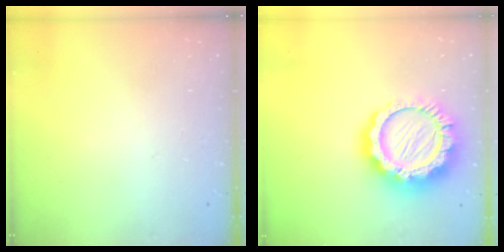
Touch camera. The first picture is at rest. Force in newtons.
{"total": 20.3, "press": 20.3, "slide": 1.7}